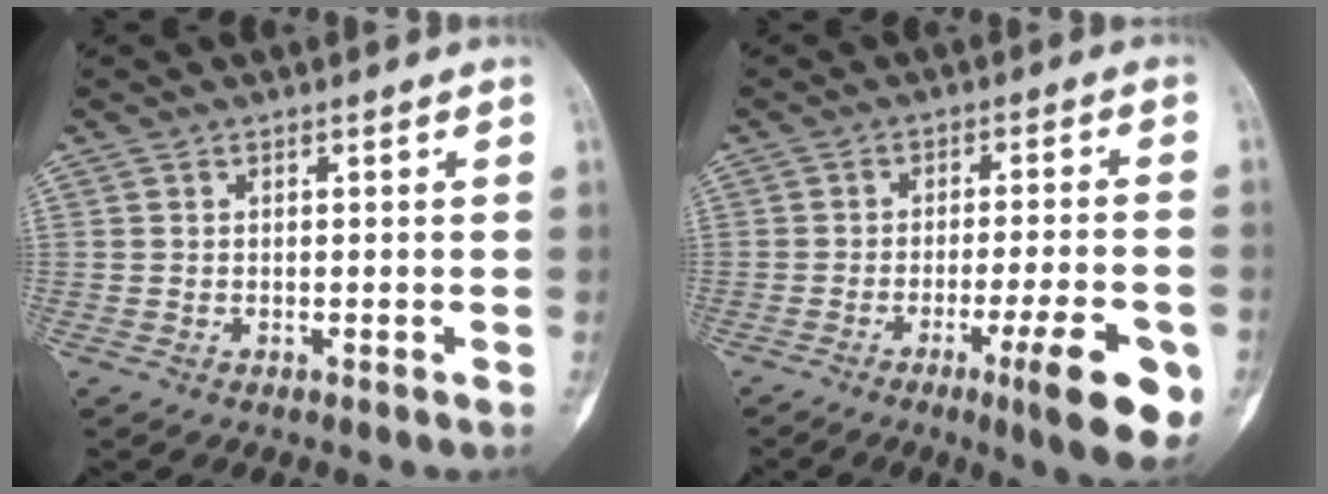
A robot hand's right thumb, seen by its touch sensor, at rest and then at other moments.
{"total": 12.8, "force": [-5.4, 1.9, 11.5], "torque": [-0.155, 0.002, -0.072]}